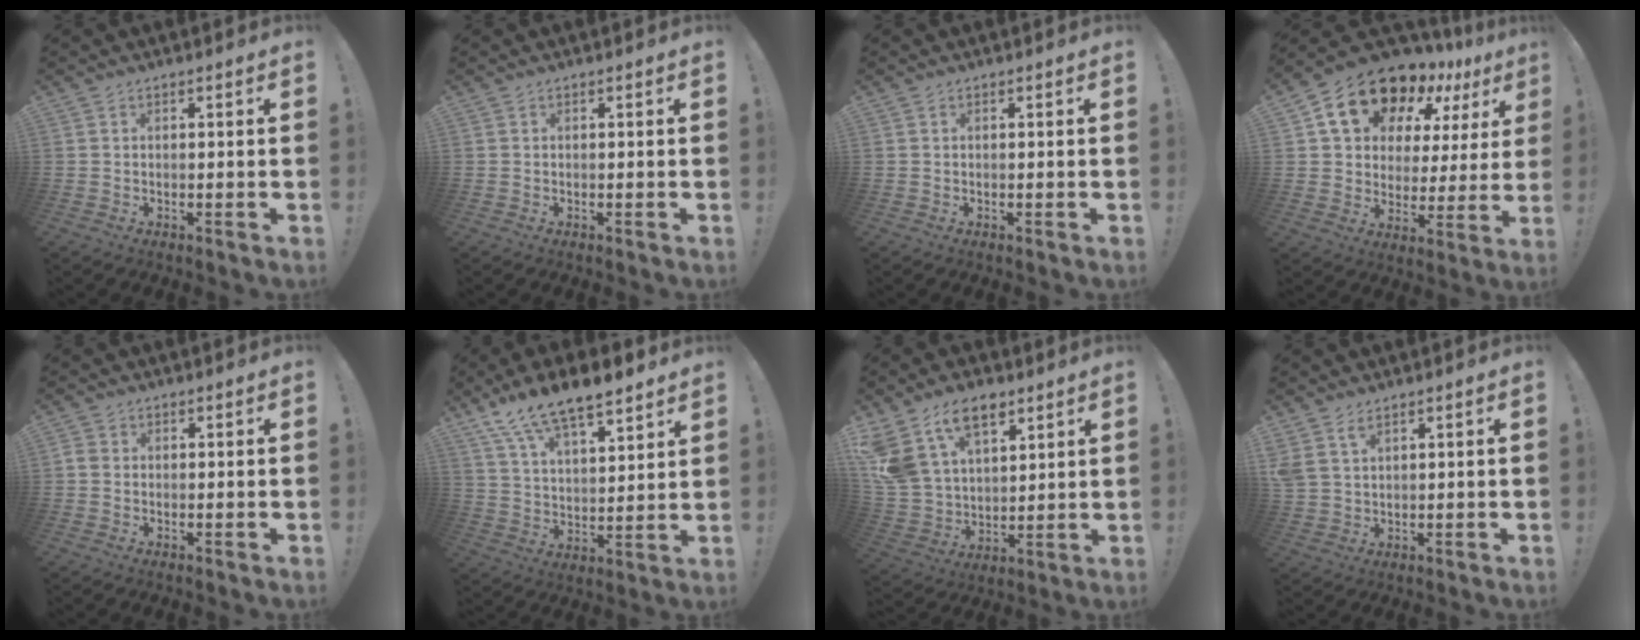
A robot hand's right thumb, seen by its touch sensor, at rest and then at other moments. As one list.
[{"total": 0.0}, {"total": 0.0}, {"total": 17.9, "force": [13.0, 9.4, 7.9], "torque": [-0.123, -0.093, 0.239]}, {"total": 2.0, "force": [-0.3, 1.7, 1.0], "torque": [-0.025, 0.008, -0.004]}, {"total": 13.2, "force": [10.9, 3.8, 6.5], "torque": [-0.128, -0.074, 0.196]}, {"total": 16.2, "force": [9.6, 9.8, 8.6], "torque": [-0.181, -0.054, 0.185]}, {"total": 4.2, "force": [2.7, 2.3, 2.2], "torque": [-0.045, -0.009, 0.054]}]